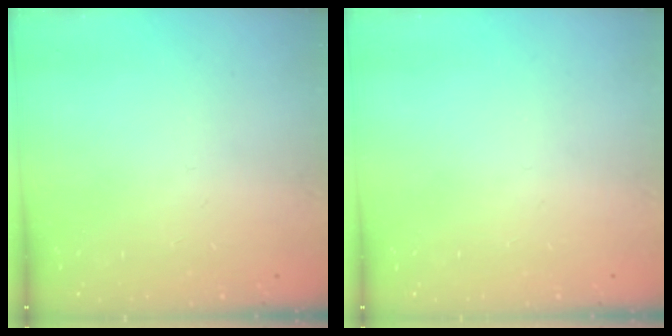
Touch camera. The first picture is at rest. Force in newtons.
{"total": 0.0}